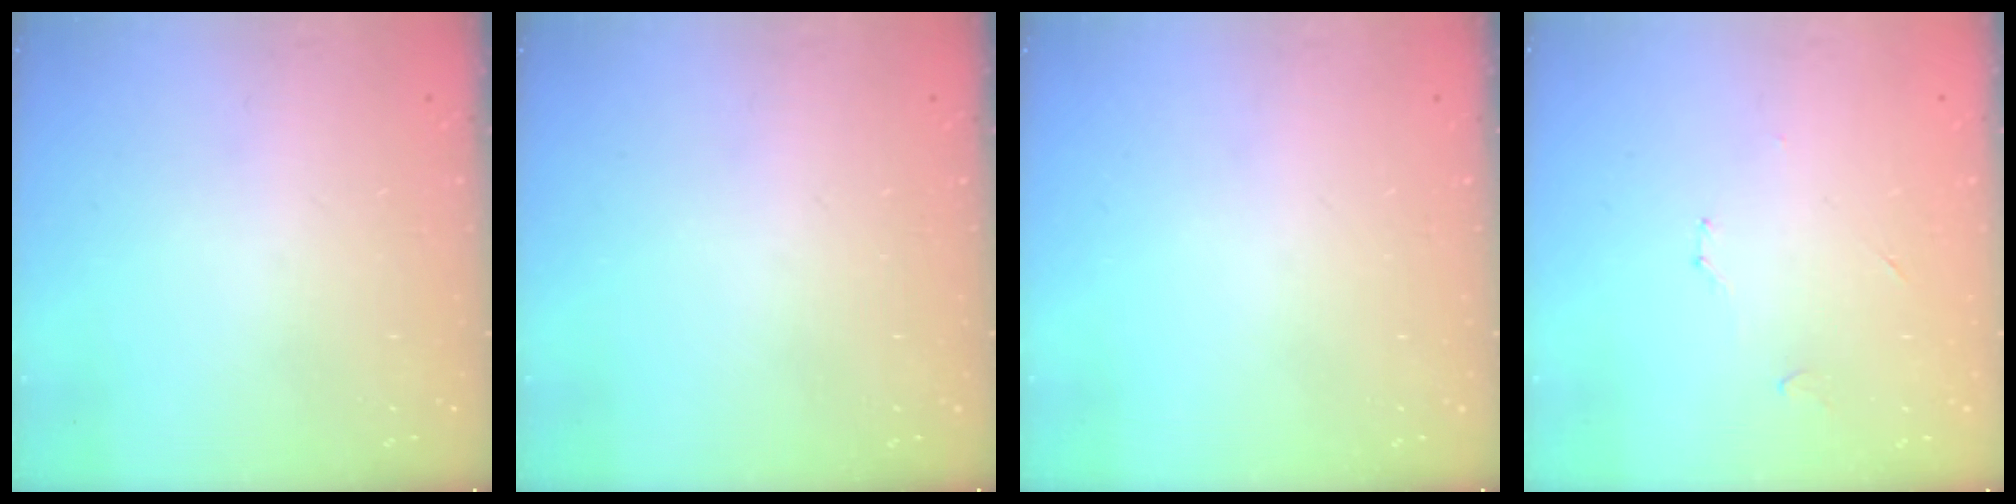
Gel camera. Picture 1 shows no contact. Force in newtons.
{"total": 0.0}
{"total": 0.0}
{"total": 3.5, "press": 3.4, "slide": 0.5}